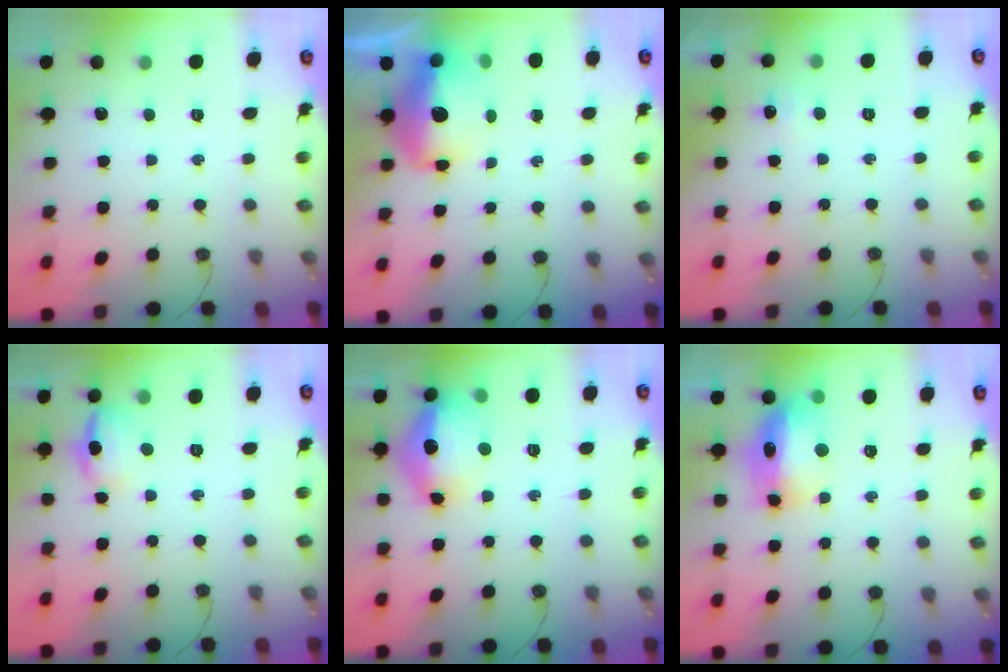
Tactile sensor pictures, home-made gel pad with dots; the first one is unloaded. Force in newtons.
{"total": 13.7, "press": 13.7, "slide": 1.2}
{"total": 4.5, "press": 4.5, "slide": 0.6}
{"total": 11.1, "press": 10.5, "slide": 3.7}
{"total": 16.2, "press": 16.1, "slide": 1.5}
{"total": 13.3, "press": 13.2, "slide": 1.2}